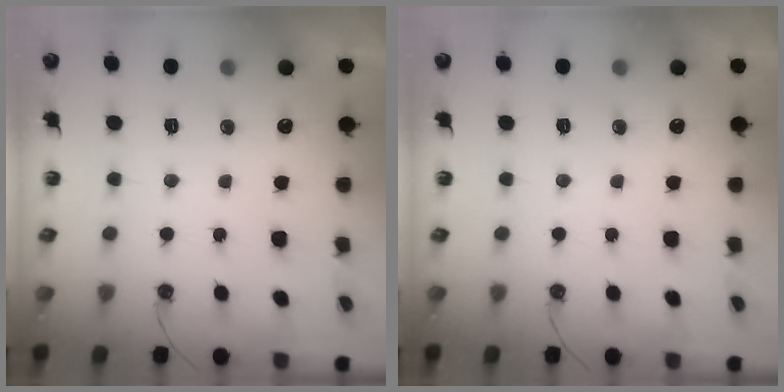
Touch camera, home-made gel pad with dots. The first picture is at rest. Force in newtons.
{"total": 0.0}